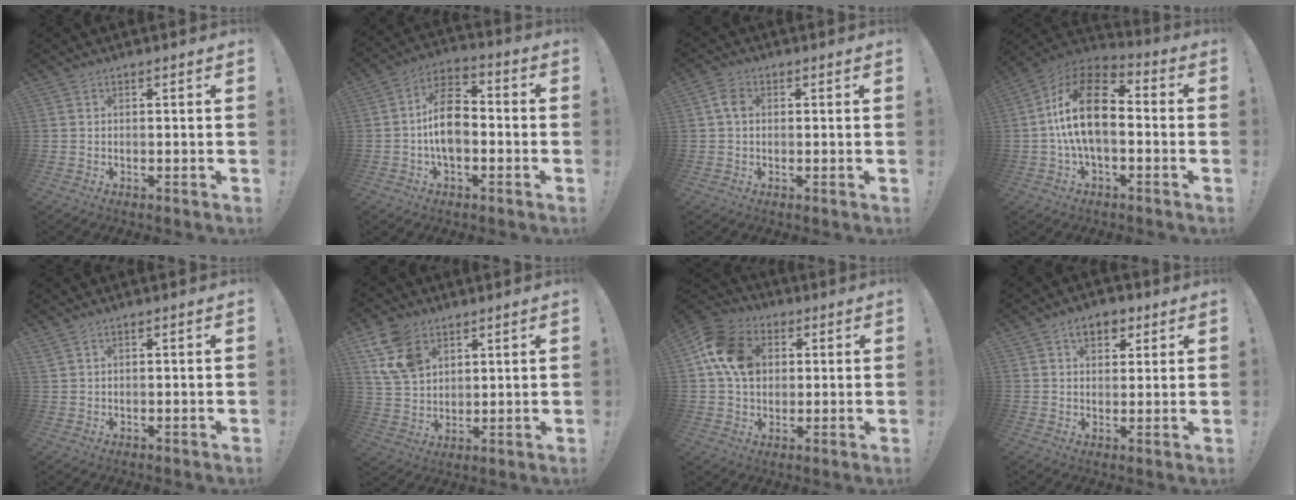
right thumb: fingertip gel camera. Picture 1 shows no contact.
{"total": 12.7, "force": [-1.6, 8.1, 9.6], "torque": [-0.163, 0.013, -0.031]}
{"total": 3.9, "force": [0.6, 2.8, 2.6], "torque": [-0.044, 0.007, 0.013]}
{"total": 18.5, "force": [0.7, 10.6, 15.2], "torque": [-0.272, 0.019, 0.015]}
{"total": 1.4, "force": [1.0, 0.6, 0.8], "torque": [-0.015, 0.002, 0.019]}
{"total": 12.8, "force": [6.5, 9.0, 6.4], "torque": [-0.116, -0.026, 0.132]}
{"total": 14.6, "force": [3.7, 11.4, 8.4], "torque": [-0.134, 0.004, 0.078]}
{"total": 7.1, "force": [3.5, 4.8, 3.8], "torque": [-0.052, -0.004, 0.064]}